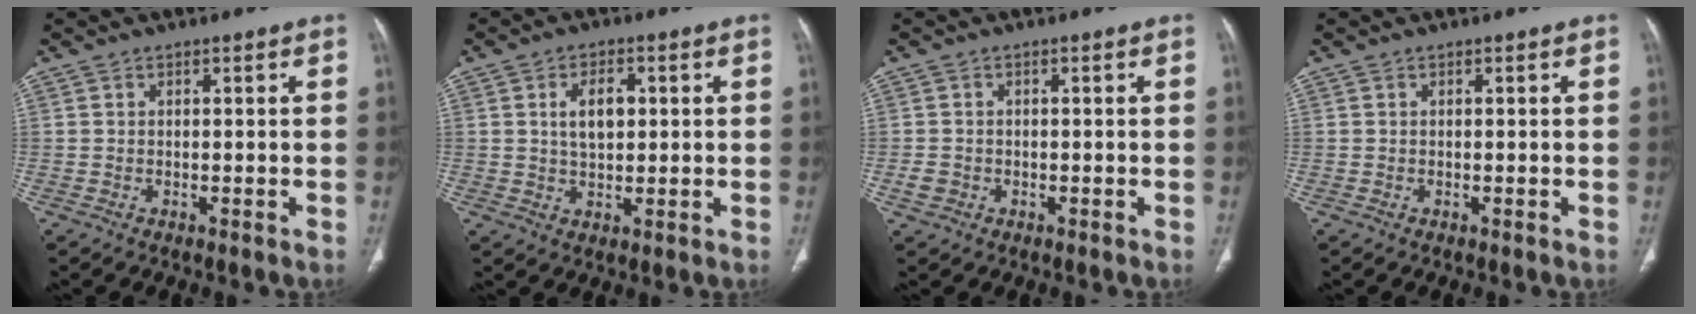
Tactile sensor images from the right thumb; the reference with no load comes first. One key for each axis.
{"total": 5.8, "fx": 1.2, "fy": 3.5, "fz": 4.5, "tx": -0.070, "ty": 0.000, "tz": 0.021}
{"total": 1.9, "fx": -0.7, "fy": 1.6, "fz": 0.7, "tx": -0.014, "ty": 0.004, "tz": -0.010}
{"total": 0.0}